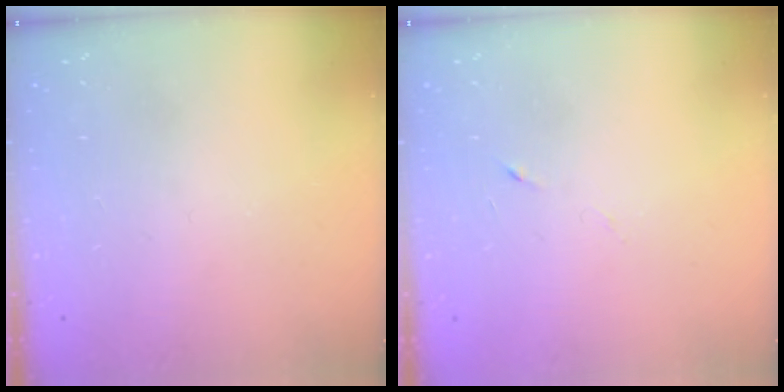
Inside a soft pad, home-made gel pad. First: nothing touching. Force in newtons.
{"total": 3.4, "press": 3.2, "slide": 0.9}